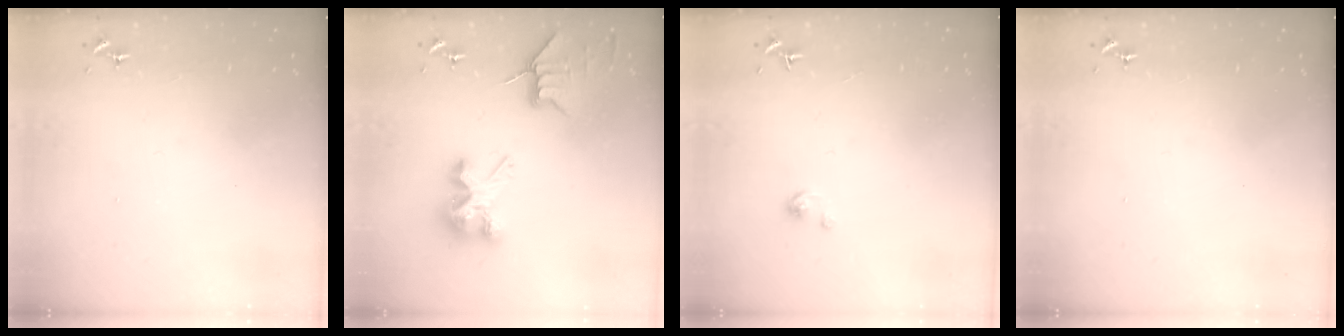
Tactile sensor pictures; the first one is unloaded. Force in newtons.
{"total": 7.9, "press": 7.9, "slide": 0.4}
{"total": 2.1, "press": 2.1, "slide": 0.2}
{"total": 0.0}